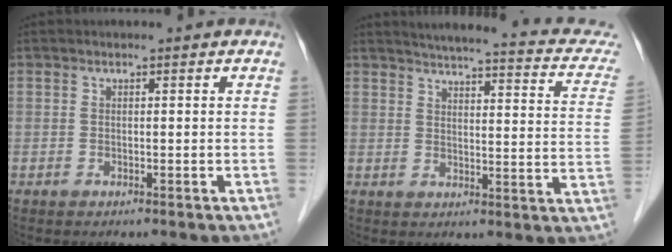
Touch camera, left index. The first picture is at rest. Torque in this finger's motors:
{"motor_torque": [-0.15, -1.30, 0.05, -0.01]}